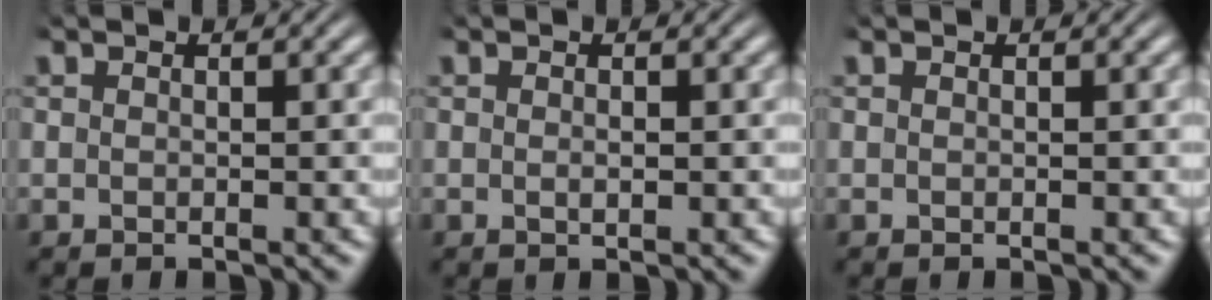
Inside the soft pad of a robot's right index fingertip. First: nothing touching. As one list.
[{"total": 0.7, "force": [0.1, 0.5, 0.5], "torque": [-0.009, 0.000, -0.001]}, {"total": 0.0}]